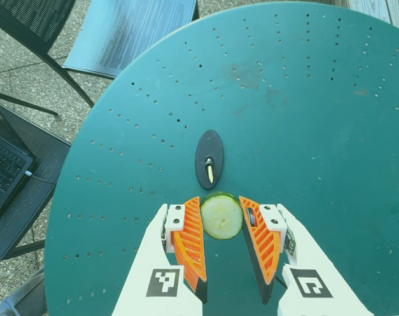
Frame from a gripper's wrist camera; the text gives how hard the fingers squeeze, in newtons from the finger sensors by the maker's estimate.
{"total": 9.9, "left": 9.5, "right": 10.4}